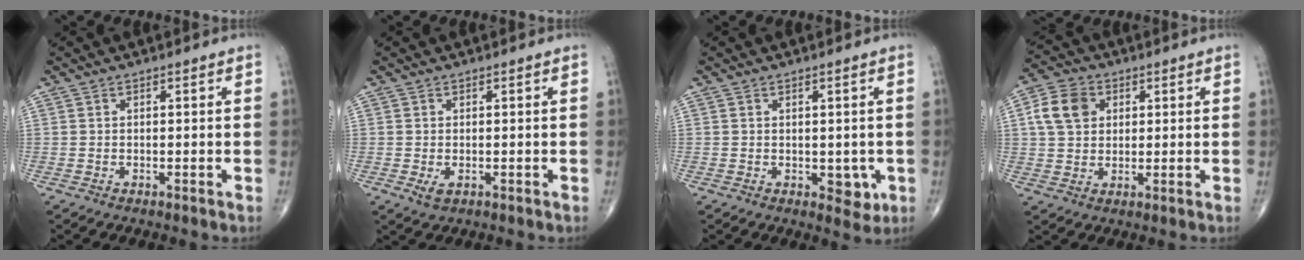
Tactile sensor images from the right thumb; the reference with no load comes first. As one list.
[{"total": 2.0, "force": [-0.5, 1.2, 1.5], "torque": [-0.027, -0.005, -0.007]}, {"total": 3.7, "force": [-0.5, 2.4, 2.8], "torque": [-0.011, -0.004, -0.001]}, {"total": 8.4, "force": [2.3, 6.5, 4.8], "torque": [-0.075, 0.004, 0.038]}]